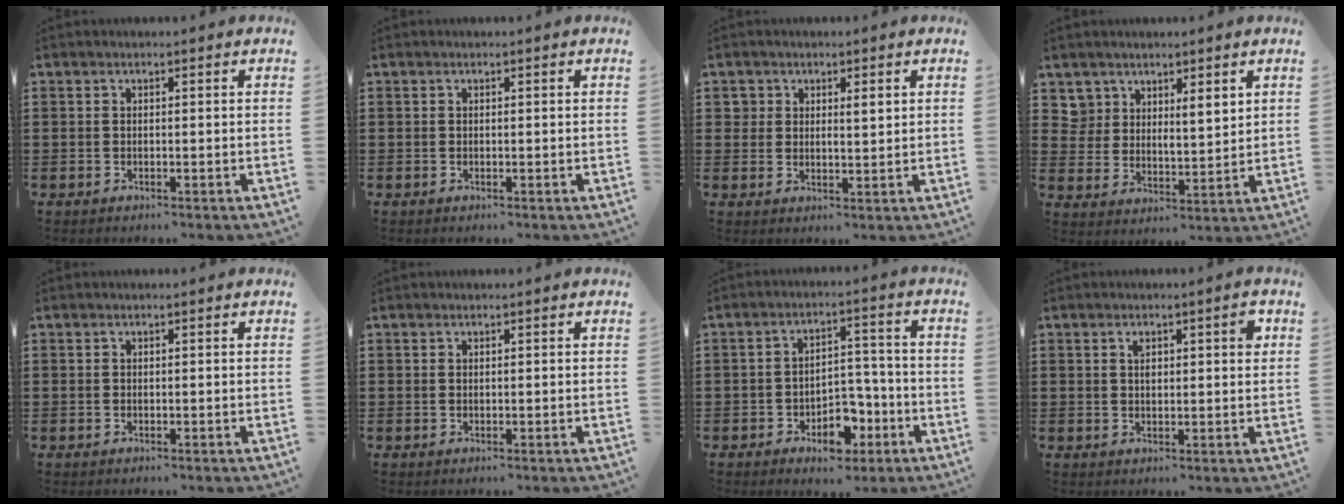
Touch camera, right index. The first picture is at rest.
{"total": 0.0}
{"total": 2.3, "force": [1.1, 1.6, 1.3], "torque": [-0.024, 0.003, 0.019]}
{"total": 5.0, "force": [4.2, 2.7, 0.7], "torque": [-0.035, -0.005, 0.082]}
{"total": 0.0}
{"total": 0.0}
{"total": 6.5, "force": [-3.3, 4.0, 3.9], "torque": [-0.055, 0.017, -0.060]}
{"total": 3.4, "force": [1.0, 1.1, 3.1], "torque": [-0.048, 0.001, 0.010]}